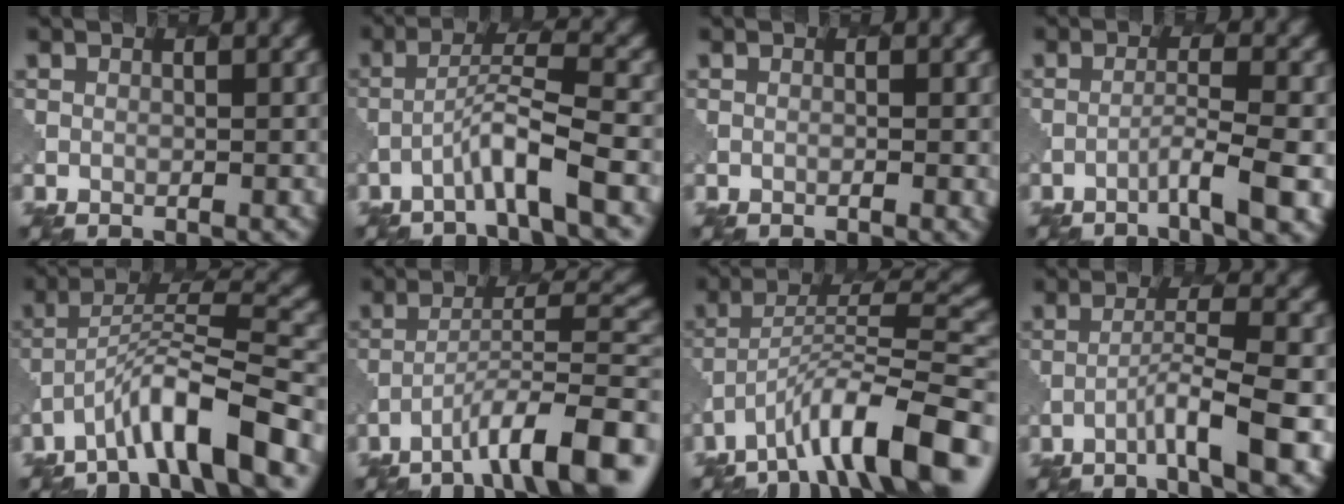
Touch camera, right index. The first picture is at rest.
{"total": 3.9, "force": [-2.3, -0.1, 3.1], "torque": [-0.058, 0.018, -0.055]}
{"total": 0.6, "force": [-0.2, 0.0, 0.6], "torque": [-0.008, 0.000, -0.005]}
{"total": 3.7, "force": [-1.9, 0.1, 3.1], "torque": [-0.049, 0.006, -0.046]}
{"total": 7.9, "force": [-5.1, 1.2, 5.9], "torque": [-0.097, 0.013, -0.092]}
{"total": 9.4, "force": [-6.1, 1.7, 7.0], "torque": [-0.110, 0.019, -0.102]}
{"total": 11.1, "force": [-7.3, 2.7, 7.9], "torque": [-0.115, 0.017, -0.129]}
{"total": 5.3, "force": [-2.6, 0.3, 4.6], "torque": [-0.074, 0.008, -0.052]}